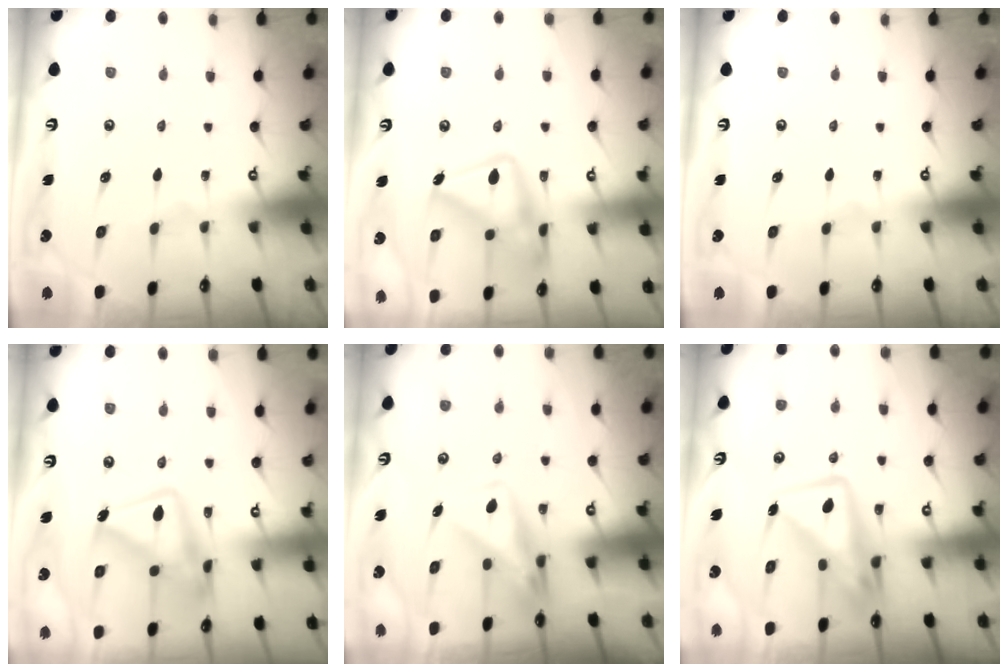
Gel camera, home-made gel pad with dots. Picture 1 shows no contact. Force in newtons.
{"total": 19.0, "press": 19.0, "slide": 1.3}
{"total": 0.0}
{"total": 15.9, "press": 15.9, "slide": 1.4}
{"total": 10.6, "press": 10.5, "slide": 0.8}
{"total": 9.5, "press": 9.5, "slide": 0.9}